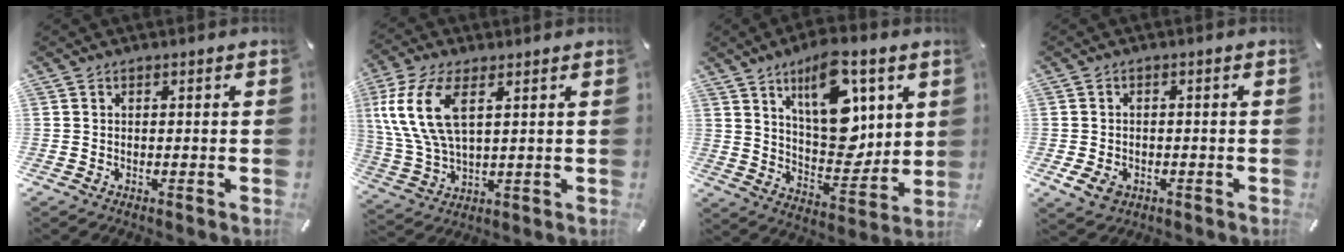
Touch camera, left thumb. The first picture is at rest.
{"total": 12.8, "force": [4.4, 6.4, 10.1], "torque": [-0.239, -0.002, 0.078]}
{"total": 18.2, "force": [8.1, 9.4, 13.3], "torque": [-0.200, -0.047, 0.135]}
{"total": 3.7, "force": [-1.5, 2.8, 1.9], "torque": [-0.045, 0.004, -0.030]}